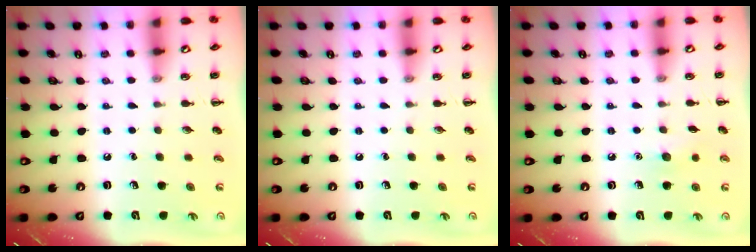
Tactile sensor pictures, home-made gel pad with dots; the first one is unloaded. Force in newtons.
{"total": 0.0}
{"total": 5.6, "press": 5.4, "slide": 1.5}